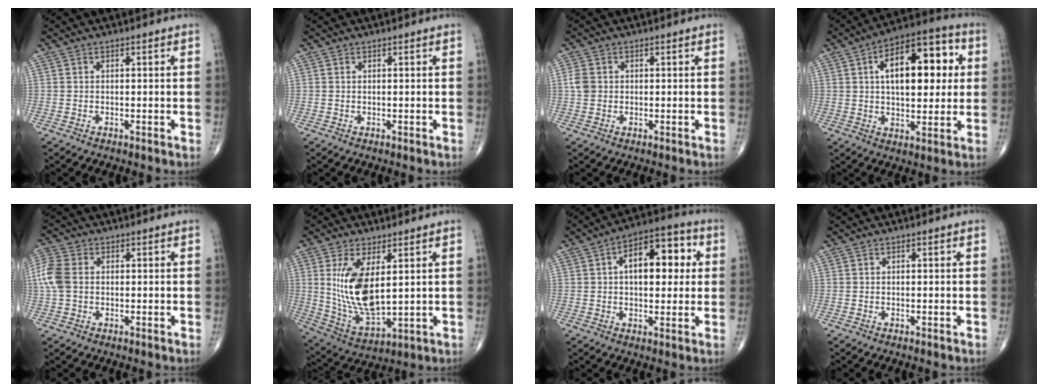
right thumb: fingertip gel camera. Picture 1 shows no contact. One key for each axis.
{"total": 0.0}
{"total": 2.8, "fx": 0.2, "fy": 2.4, "fz": 1.4, "tx": -0.026, "ty": 0.006, "tz": 0.002}
{"total": 18.0, "fx": 3.9, "fy": 9.0, "fz": 15.1, "tx": -0.191, "ty": 0.017, "tz": 0.053}
{"total": 6.7, "fx": 0.3, "fy": 4.8, "fz": 4.6, "tx": -0.125, "ty": 0.015, "tz": 0.002}
{"total": 13.7, "fx": 2.9, "fy": 6.2, "fz": 11.9, "tx": -0.227, "ty": -0.025, "tz": 0.076}
{"total": 13.7, "fx": 2.7, "fy": 7.3, "fz": 11.3, "tx": -0.131, "ty": 0.022, "tz": 0.035}
{"total": 0.0}